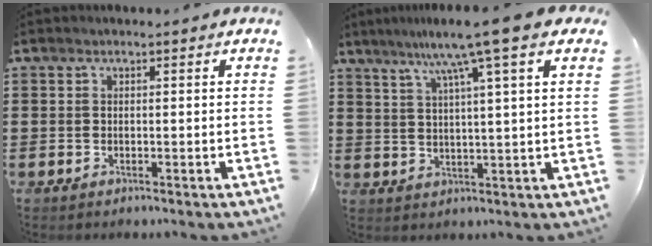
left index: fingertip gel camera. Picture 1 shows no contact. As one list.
[{"total": 8.7, "force": [5.5, -1.0, 6.7], "torque": [-0.137, -0.016, 0.087]}]